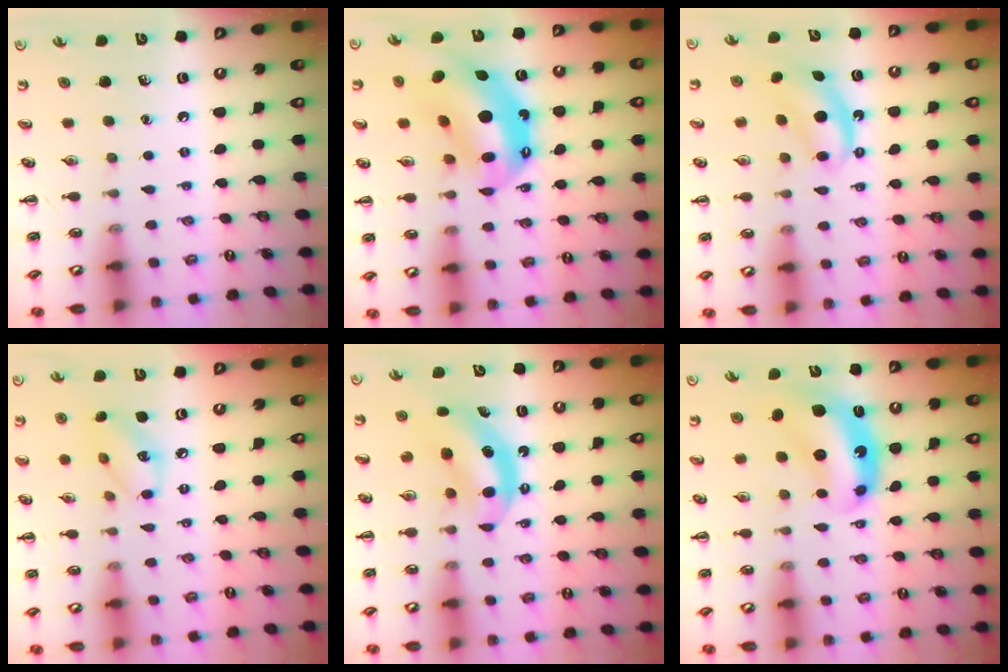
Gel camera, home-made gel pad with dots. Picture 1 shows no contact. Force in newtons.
{"total": 14.9, "press": 14.2, "slide": 4.3}
{"total": 6.1, "press": 6.0, "slide": 1.1}
{"total": 8.8, "press": 8.8, "slide": 0.5}
{"total": 6.7, "press": 6.6, "slide": 1.0}
{"total": 8.2, "press": 7.9, "slide": 2.2}